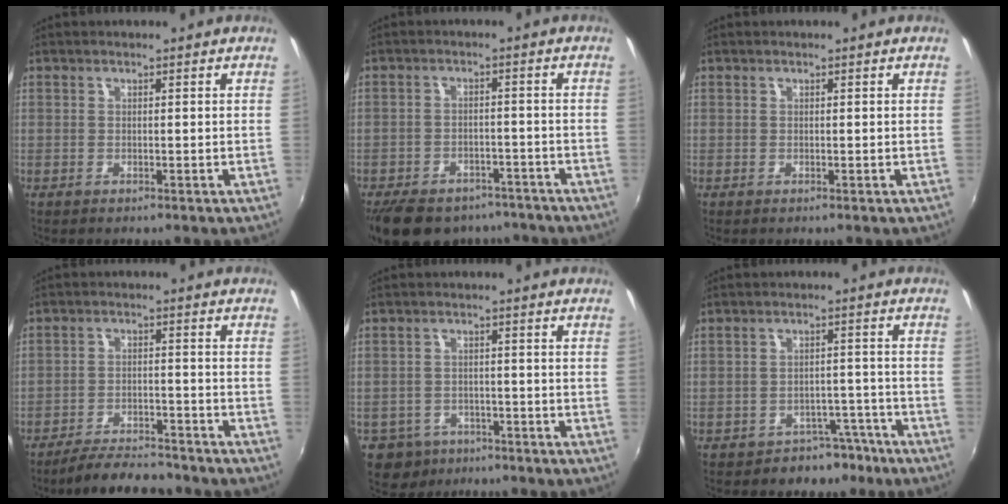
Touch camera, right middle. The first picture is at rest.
{"total": 16.3, "force": [-12.5, 8.2, 6.5], "torque": [-0.150, 0.001, -0.167]}
{"total": 0.0}
{"total": 9.6, "force": [-8.7, 2.4, 3.4], "torque": [-0.089, -0.001, -0.131]}
{"total": 6.7, "force": [-4.2, 4.9, 1.4], "torque": [-0.048, 0.004, -0.063]}
{"total": 6.2, "force": [-4.6, 4.0, 0.9], "torque": [-0.012, 0.033, -0.055]}